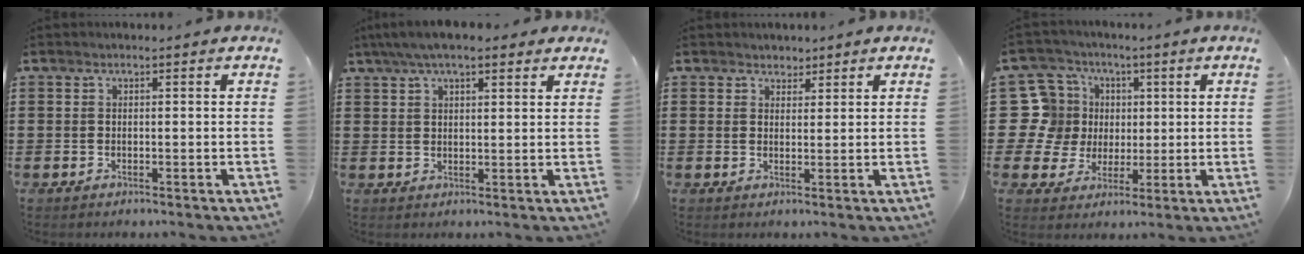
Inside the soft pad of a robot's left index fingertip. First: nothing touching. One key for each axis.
{"total": 5.3, "fx": 3.9, "fy": 1.5, "fz": 3.2, "tx": -0.069, "ty": 0.003, "tz": 0.071}
{"total": 1.7, "fx": 1.4, "fy": 0.9, "fz": -0.1, "tx": -0.003, "ty": 0.006, "tz": 0.026}
{"total": 12.1, "fx": 1.6, "fy": 11.2, "fz": 4.2, "tx": -0.148, "ty": 0.010, "tz": 0.037}